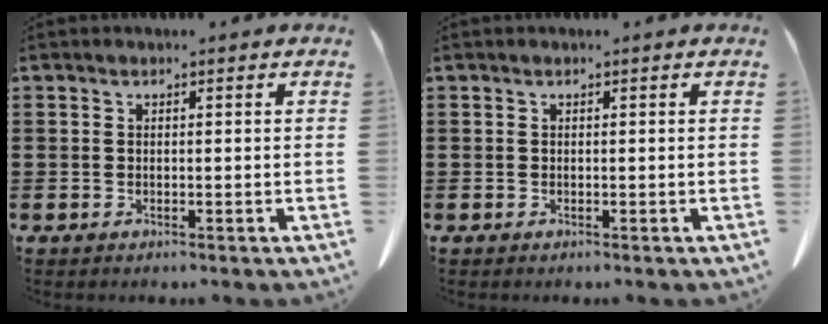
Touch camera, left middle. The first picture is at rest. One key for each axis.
{"total": 0.0}